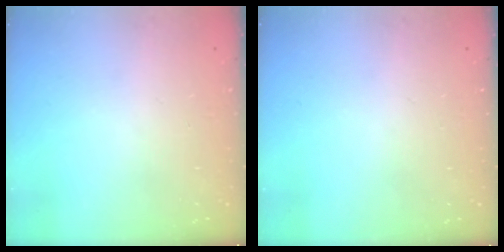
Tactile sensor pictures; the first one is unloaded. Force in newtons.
{"total": 0.0}